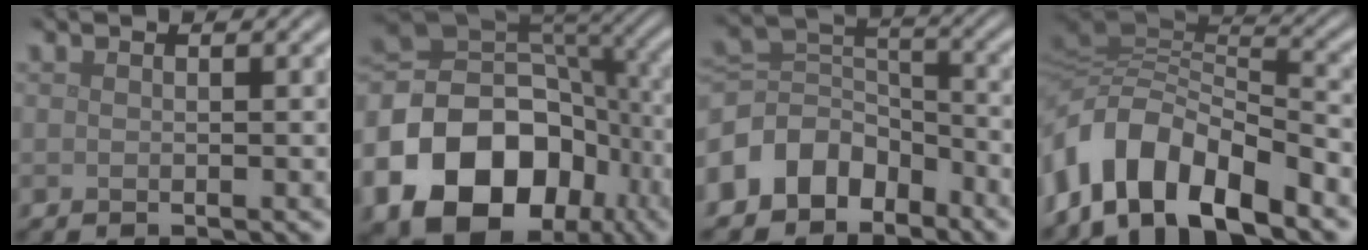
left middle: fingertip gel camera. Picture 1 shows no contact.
{"total": 16.9, "force": [-6.8, 12.8, 8.8], "torque": [-0.184, -0.013, -0.115]}
{"total": 6.8, "force": [-4.2, 4.8, 2.4], "torque": [-0.036, 0.006, -0.096]}
{"total": 10.6, "force": [-5.4, 5.1, 7.6], "torque": [-0.132, 0.004, -0.102]}